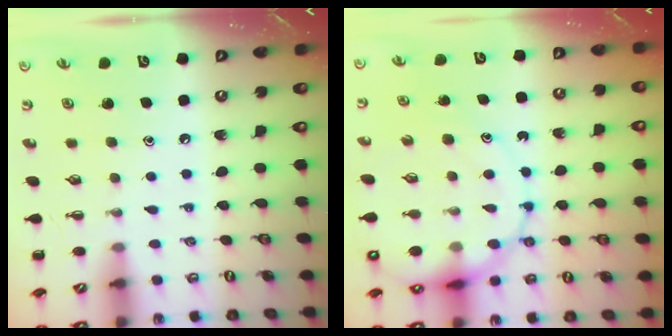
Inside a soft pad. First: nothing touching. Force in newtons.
{"total": 16.6, "press": 16.4, "slide": 2.5}